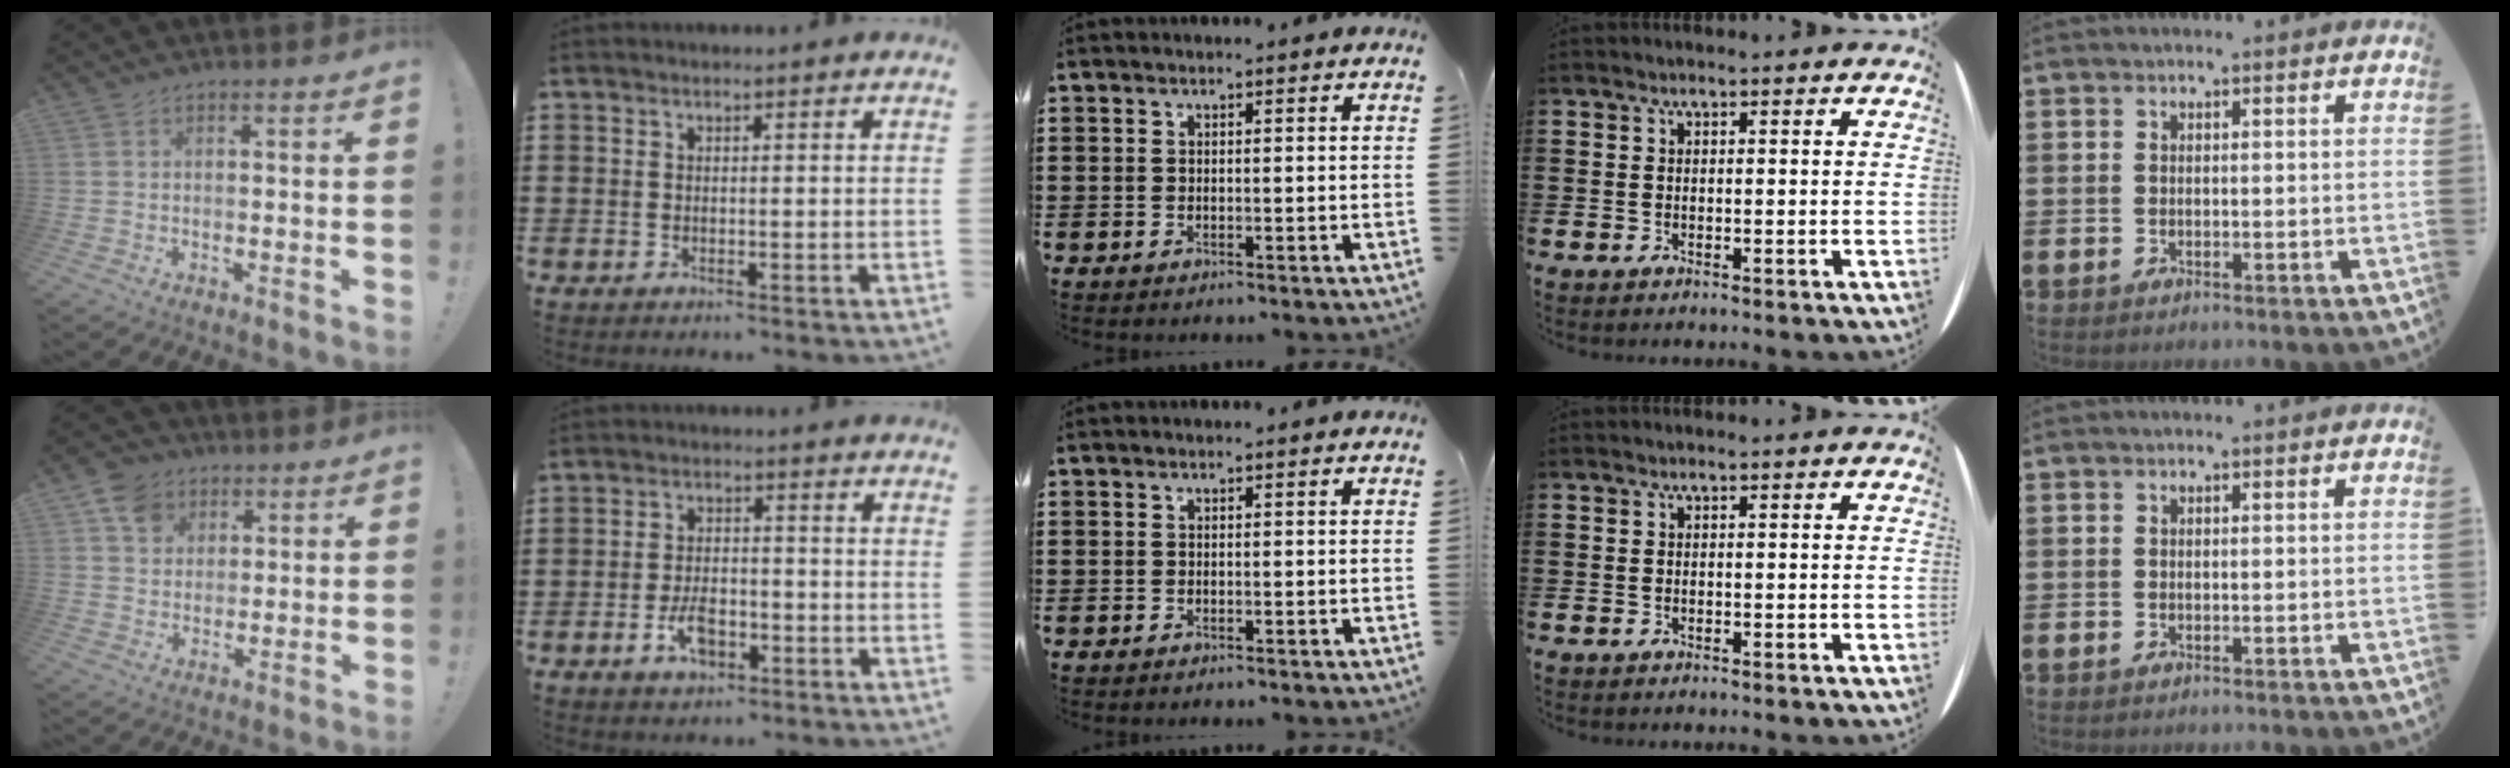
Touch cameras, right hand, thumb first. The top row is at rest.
{"thumb": {"total": 8.5, "force": [4.0, 7.1, 2.3], "torque": [-0.027, -0.024, 0.082]}, "index": {"total": 5.2, "force": [-2.3, 2.7, 3.9], "torque": [-0.084, 0.001, -0.047]}}